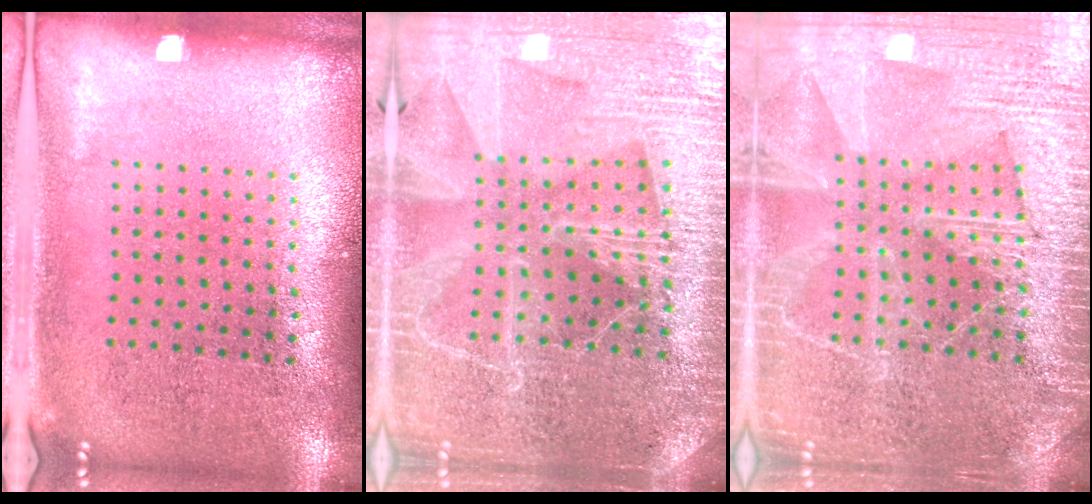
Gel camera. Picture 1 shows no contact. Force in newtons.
{"total": 4.1, "press": 3.9, "slide": 1.3}
{"total": 6.1, "press": 6.0, "slide": 0.8}